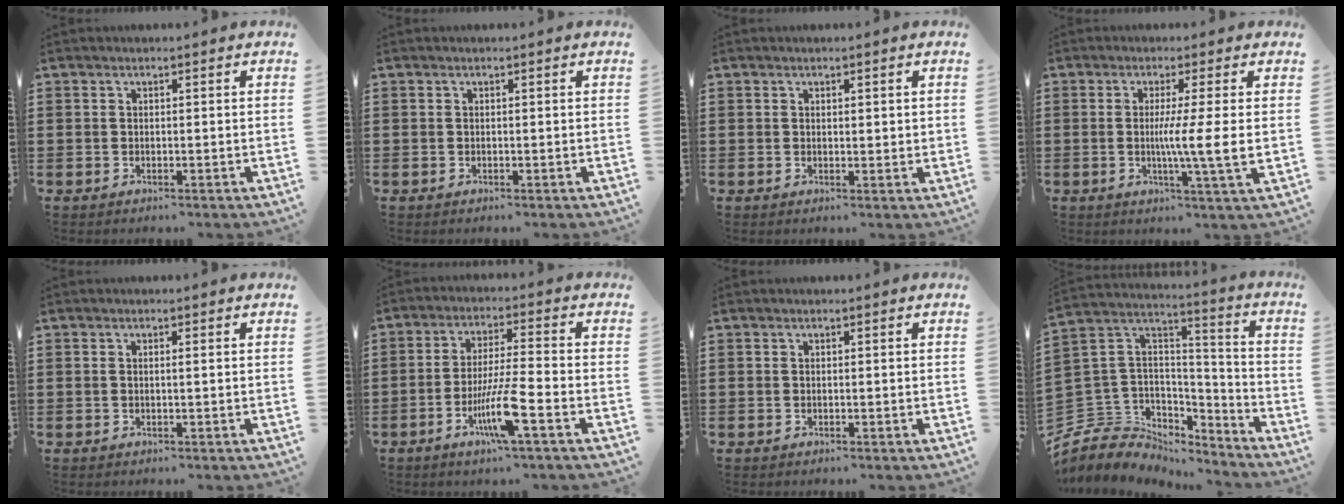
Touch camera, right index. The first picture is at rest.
{"total": 0.0}
{"total": 0.8, "force": [0.4, 0.4, 0.5], "torque": [-0.011, 0.002, 0.008]}
{"total": 7.1, "force": [-0.1, -0.8, 7.0], "torque": [-0.126, -0.016, -0.006]}
{"total": 0.6, "force": [0.0, 0.0, 0.6], "torque": [-0.011, -0.002, 0.001]}
{"total": 8.6, "force": [-3.9, 0.4, 7.7], "torque": [-0.158, -0.015, -0.077]}
{"total": 0.0}
{"total": 6.8, "force": [-4.4, 5.1, 0.2], "torque": [-0.049, -0.019, -0.090]}